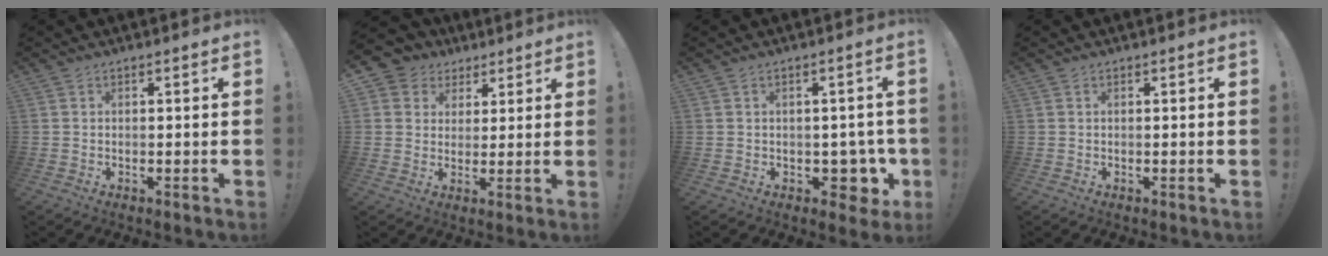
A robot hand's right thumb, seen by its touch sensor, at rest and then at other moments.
{"total": 6.9, "force": [2.6, 6.3, 1.4], "torque": [-0.030, -0.006, 0.056]}
{"total": 6.7, "force": [-0.8, 5.5, 3.7], "torque": [-0.036, 0.004, -0.002]}
{"total": 0.0}